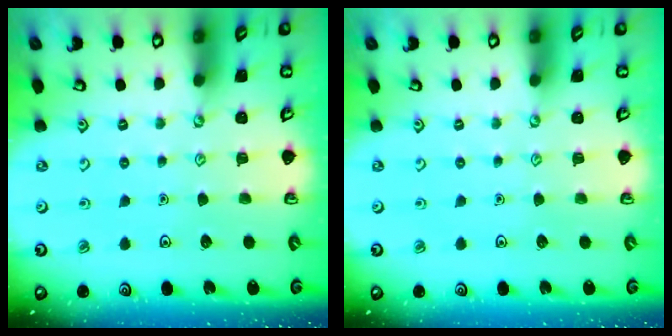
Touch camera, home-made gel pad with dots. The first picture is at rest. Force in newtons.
{"total": 0.0}